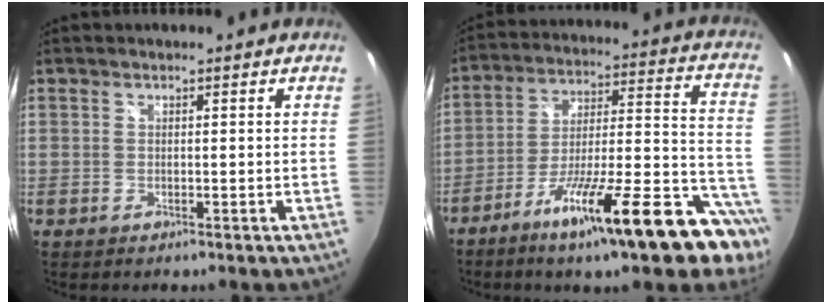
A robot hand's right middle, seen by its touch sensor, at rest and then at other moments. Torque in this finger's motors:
{"motor_torque": [2.14, 0.00, 0.48, 0.21]}